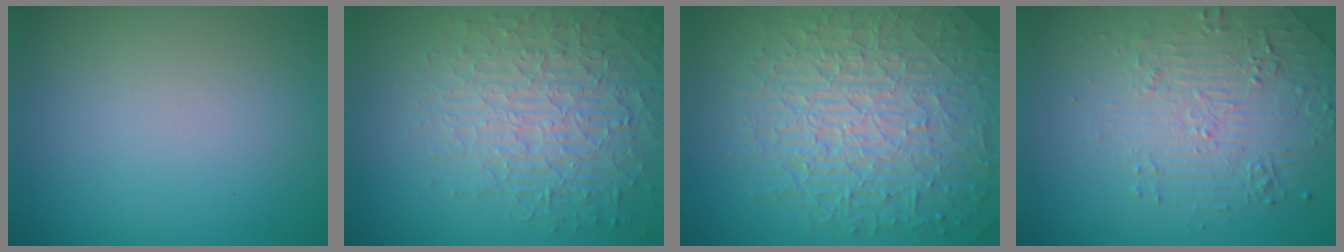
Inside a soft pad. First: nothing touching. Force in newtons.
{"total": 6.2, "press": 5.1, "slide": 3.6}
{"total": 10.2, "press": 6.7, "slide": 7.8}
{"total": 4.8, "press": 3.7, "slide": 3.1}